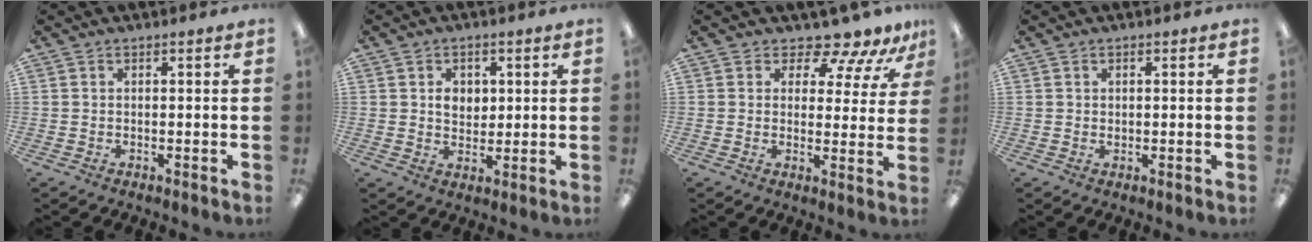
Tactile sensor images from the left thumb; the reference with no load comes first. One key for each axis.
{"total": 4.0, "fx": 1.3, "fy": 3.3, "fz": 1.9, "tx": -0.022, "ty": -0.001, "tz": 0.016}
{"total": 8.7, "fx": 7.6, "fy": 2.9, "fz": 3.2, "tx": -0.046, "ty": -0.058, "tz": 0.136}
{"total": 0.7, "fx": 0.3, "fy": 0.6, "fz": 0.1, "tx": -0.002, "ty": 0.004, "tz": 0.005}